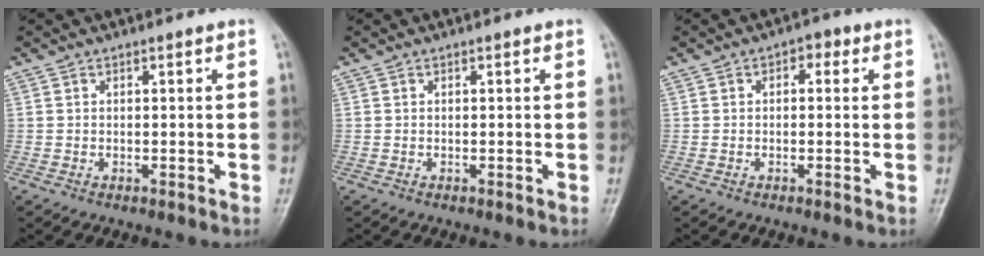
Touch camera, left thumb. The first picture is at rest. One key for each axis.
{"total": 0.0}
{"total": 2.8, "fx": 0.8, "fy": 1.7, "fz": 2.1, "tx": -0.011, "ty": 0.008, "tz": 0.002}